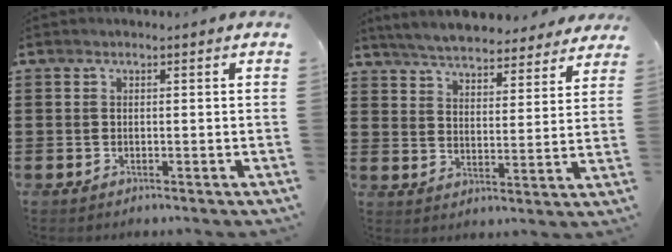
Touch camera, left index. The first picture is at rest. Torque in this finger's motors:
{"motor_torque": [2.14, 0.00, 1.05, 0.21]}